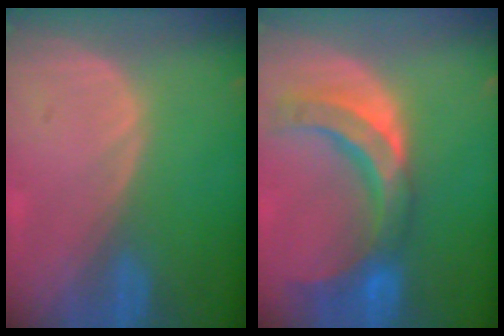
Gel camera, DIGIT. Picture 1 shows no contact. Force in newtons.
{"total": 10.8, "press": 9.4, "slide": 5.2}